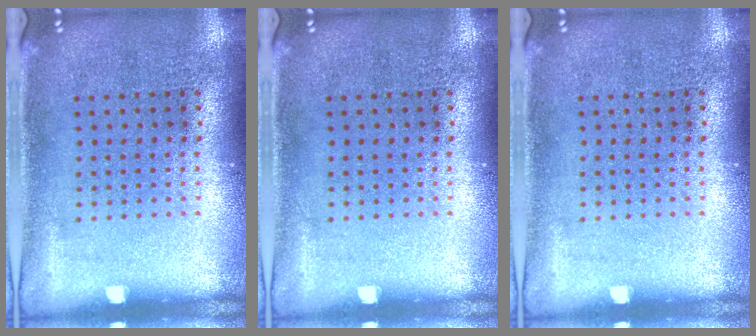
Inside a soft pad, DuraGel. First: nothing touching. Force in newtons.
{"total": 0.0}
{"total": 0.0}